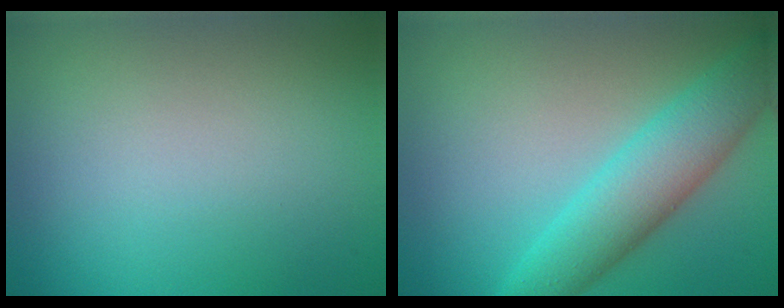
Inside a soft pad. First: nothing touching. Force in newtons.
{"total": 5.8, "press": 5.8, "slide": 0.3}